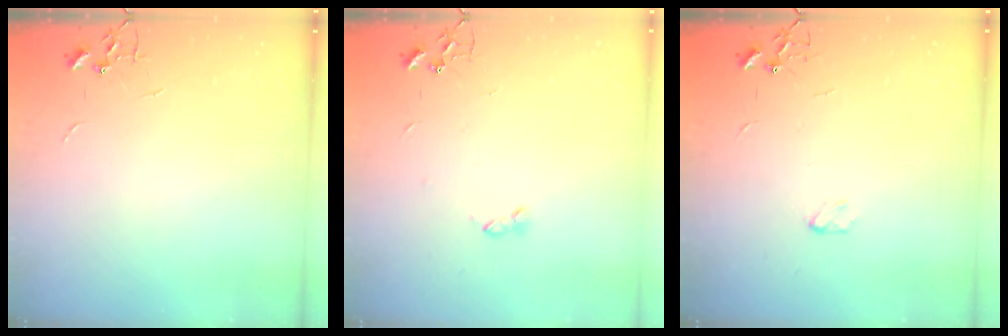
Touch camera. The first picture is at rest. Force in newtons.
{"total": 2.6, "press": 2.5, "slide": 0.5}
{"total": 3.0, "press": 3.0, "slide": 0.5}